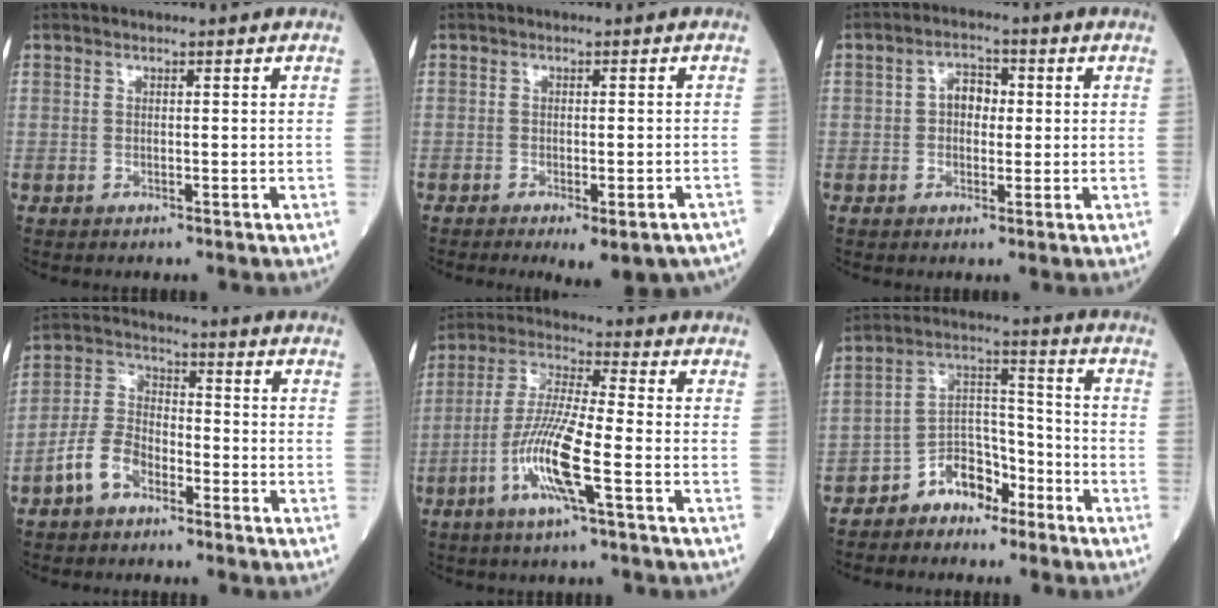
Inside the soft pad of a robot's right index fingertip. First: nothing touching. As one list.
[{"total": 7.7, "force": [-5.9, 1.8, 4.7], "torque": [-0.047, -0.007, -0.074]}, {"total": 3.9, "force": [0.3, 2.6, 2.9], "torque": [-0.049, 0.016, 0.004]}, {"total": 7.2, "force": [-4.0, 4.0, 4.3], "torque": [-0.101, 0.016, -0.085]}, {"total": 11.2, "force": [-4.1, 0.5, 10.4], "torque": [-0.215, -0.005, -0.086]}, {"total": 7.4, "force": [-5.4, 4.2, 3.0], "torque": [-0.052, 0.028, -0.098]}]